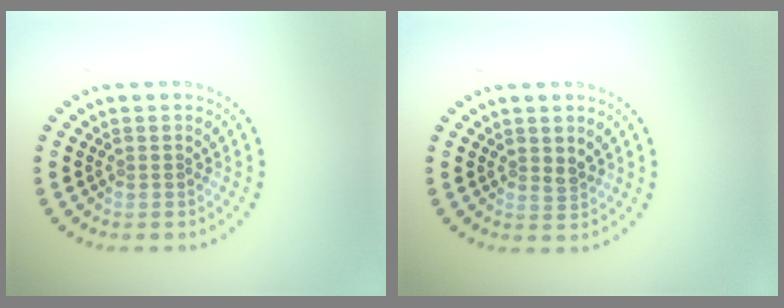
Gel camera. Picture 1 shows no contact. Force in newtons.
{"total": 1.0, "press": 0.8, "slide": 0.7}